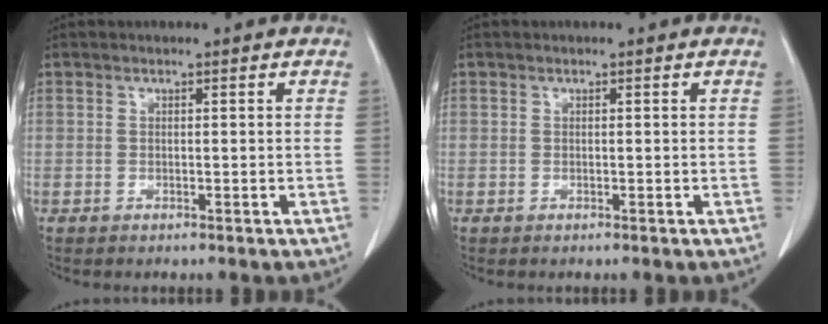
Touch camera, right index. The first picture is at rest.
{"total": 0.0}